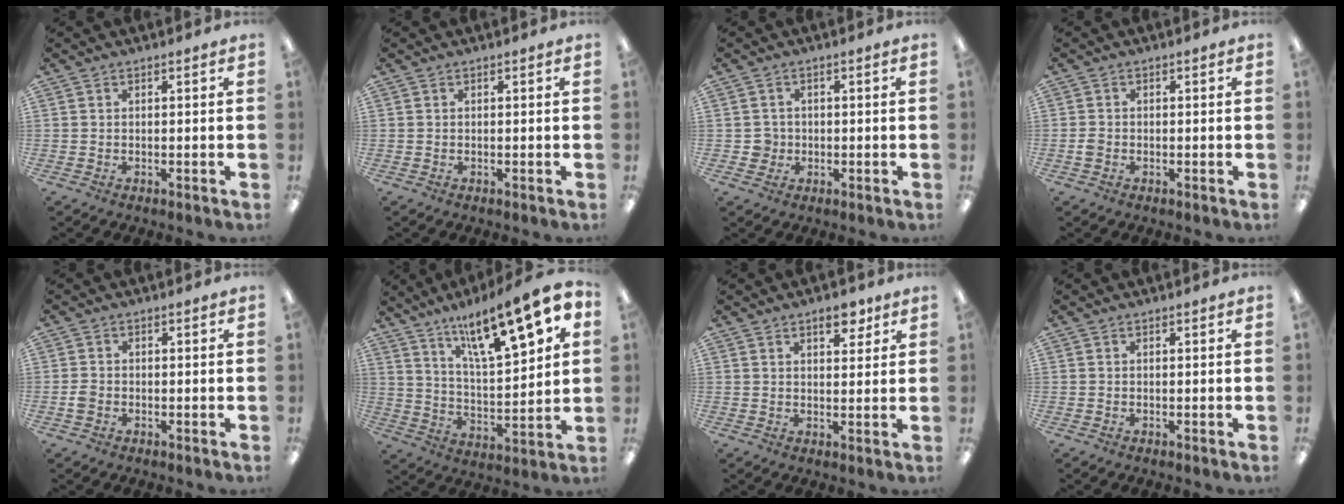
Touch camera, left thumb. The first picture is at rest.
{"total": 0.0}
{"total": 2.8, "force": [-0.3, 2.8, 0.4], "torque": [-0.010, 0.004, -0.009]}
{"total": 1.4, "force": [-0.5, 1.1, 0.7], "torque": [-0.013, 0.003, -0.011]}
{"total": 1.8, "force": [-0.7, 1.4, 0.9], "torque": [-0.017, 0.005, -0.015]}
{"total": 18.5, "force": [12.9, 4.6, 12.4], "torque": [-0.187, -0.088, 0.208]}
{"total": 5.3, "force": [3.4, 2.6, 3.2], "torque": [-0.021, -0.016, 0.052]}
{"total": 0.0}